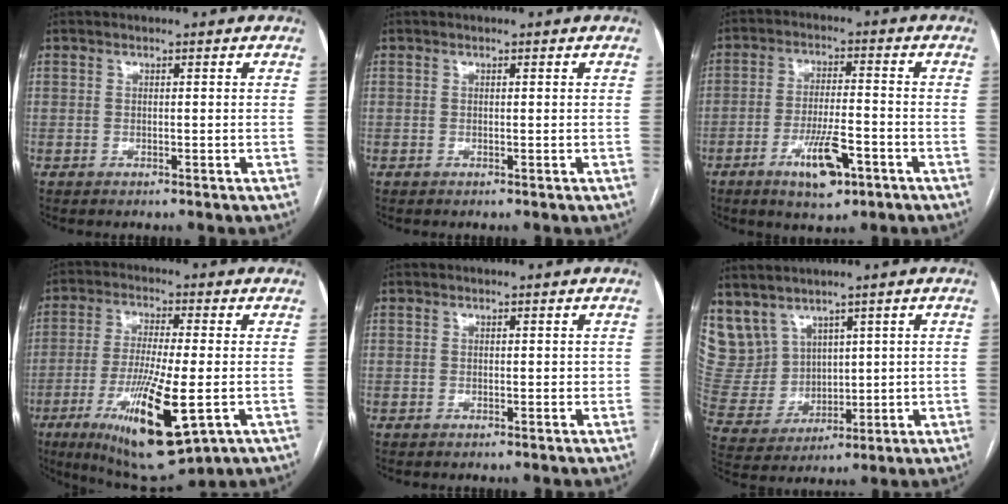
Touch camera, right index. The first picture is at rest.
{"total": 0.0}
{"total": 8.2, "force": [-4.1, 2.3, 6.7], "torque": [-0.122, -0.004, -0.062]}
{"total": 15.7, "force": [-5.1, 2.7, 14.6], "torque": [-0.271, -0.038, -0.079]}
{"total": 0.8, "force": [0.2, 0.5, 0.5], "torque": [-0.003, 0.001, 0.001]}
{"total": 10.6, "force": [6.8, 7.8, 2.3], "torque": [-0.075, 0.033, 0.167]}